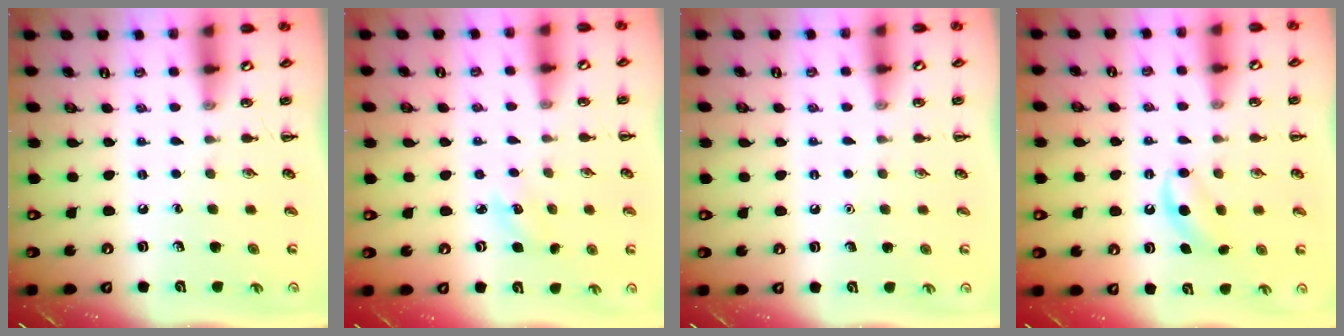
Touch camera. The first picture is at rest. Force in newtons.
{"total": 4.0, "press": 3.8, "slide": 1.1}
{"total": 1.6, "press": 1.6, "slide": 0.1}
{"total": 4.7, "press": 4.4, "slide": 1.4}